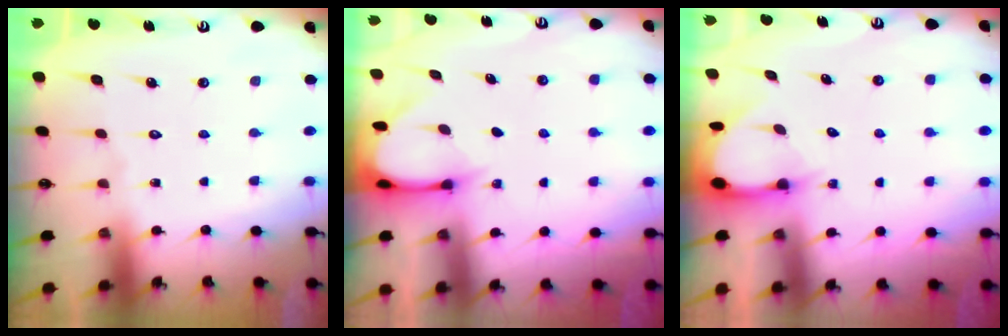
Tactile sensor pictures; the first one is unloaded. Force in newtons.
{"total": 3.0, "press": 3.0, "slide": 0.2}
{"total": 2.8, "press": 2.8, "slide": 0.2}